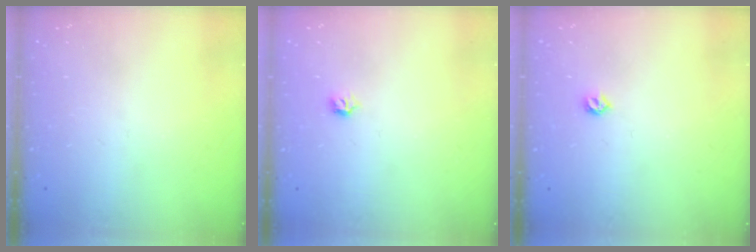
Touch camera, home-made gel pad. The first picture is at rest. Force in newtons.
{"total": 3.4, "press": 3.3, "slide": 0.7}
{"total": 4.2, "press": 4.2, "slide": 0.7}